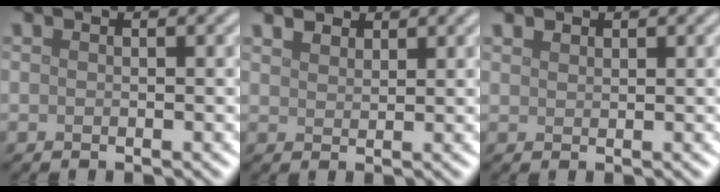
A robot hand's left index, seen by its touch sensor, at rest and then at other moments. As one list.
[{"total": 1.9, "force": [1.6, 0.8, 0.5], "torque": [-0.012, -0.004, 0.034]}, {"total": 1.0, "force": [0.8, 0.5, 0.1], "torque": [-0.004, 0.001, 0.018]}]